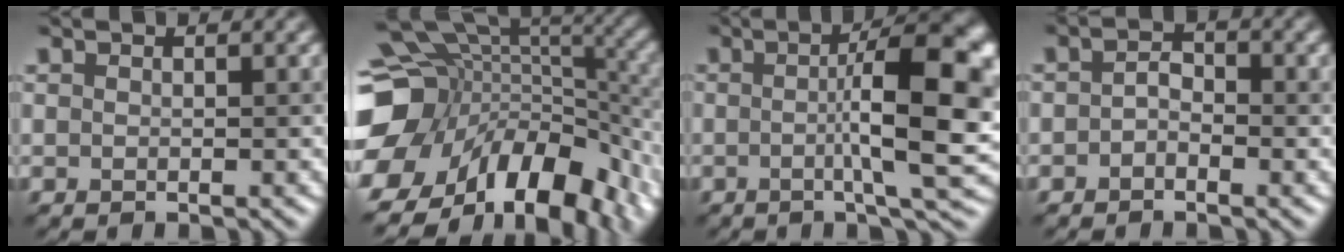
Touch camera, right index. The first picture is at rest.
{"total": 15.5, "force": [-4.8, 10.9, 9.9], "torque": [-0.194, 0.006, -0.056]}
{"total": 10.5, "force": [-0.2, 2.0, 10.3], "torque": [-0.125, 0.024, 0.002]}
{"total": 1.0, "force": [-0.5, 0.4, 0.8], "torque": [-0.018, 0.017, -0.005]}